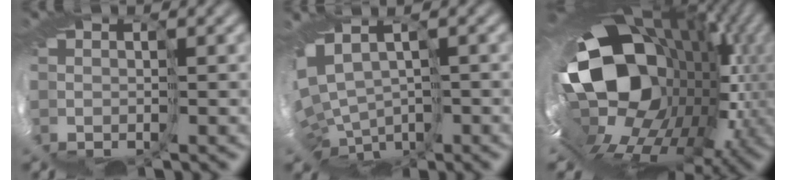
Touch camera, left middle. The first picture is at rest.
{"total": 4.5, "force": [-0.9, 3.5, 2.7], "torque": [-0.073, -0.007, 0.022]}
{"total": 17.8, "force": [0.9, 12.8, 12.3], "torque": [-0.178, -0.015, -0.051]}